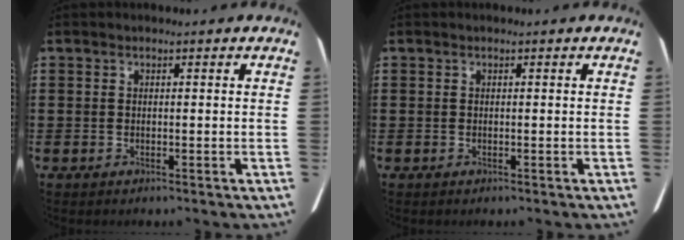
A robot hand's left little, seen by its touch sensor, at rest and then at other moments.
{"total": 0.0}